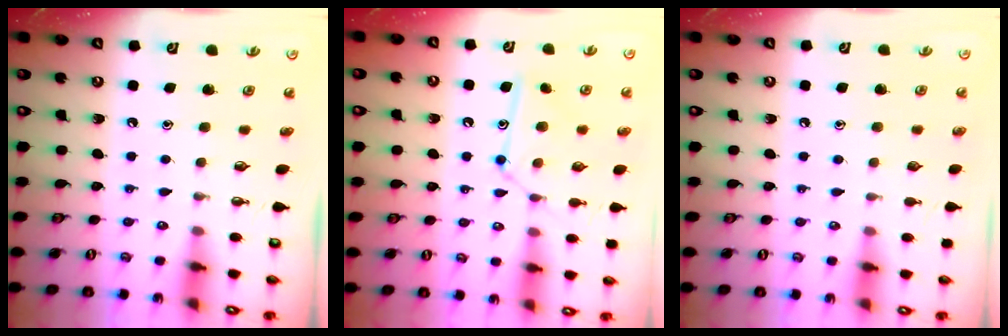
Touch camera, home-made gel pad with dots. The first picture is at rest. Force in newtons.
{"total": 12.9, "press": 12.9, "slide": 0.8}
{"total": 3.0, "press": 2.9, "slide": 0.3}